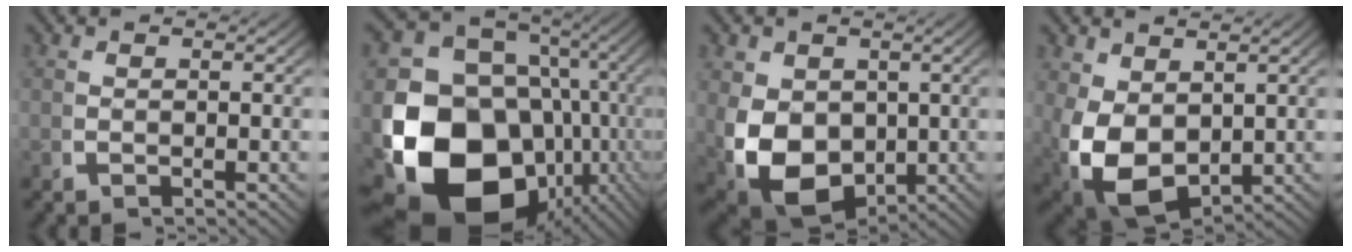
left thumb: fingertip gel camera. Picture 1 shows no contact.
{"total": 26.8, "force": [-5.3, 19.9, 17.1], "torque": [-0.338, -0.092, -0.058]}
{"total": 11.6, "force": [-2.6, 8.6, 7.3], "torque": [-0.185, -0.074, -0.003]}
{"total": 9.7, "force": [-2.0, 7.1, 6.4], "torque": [-0.174, -0.061, 0.003]}